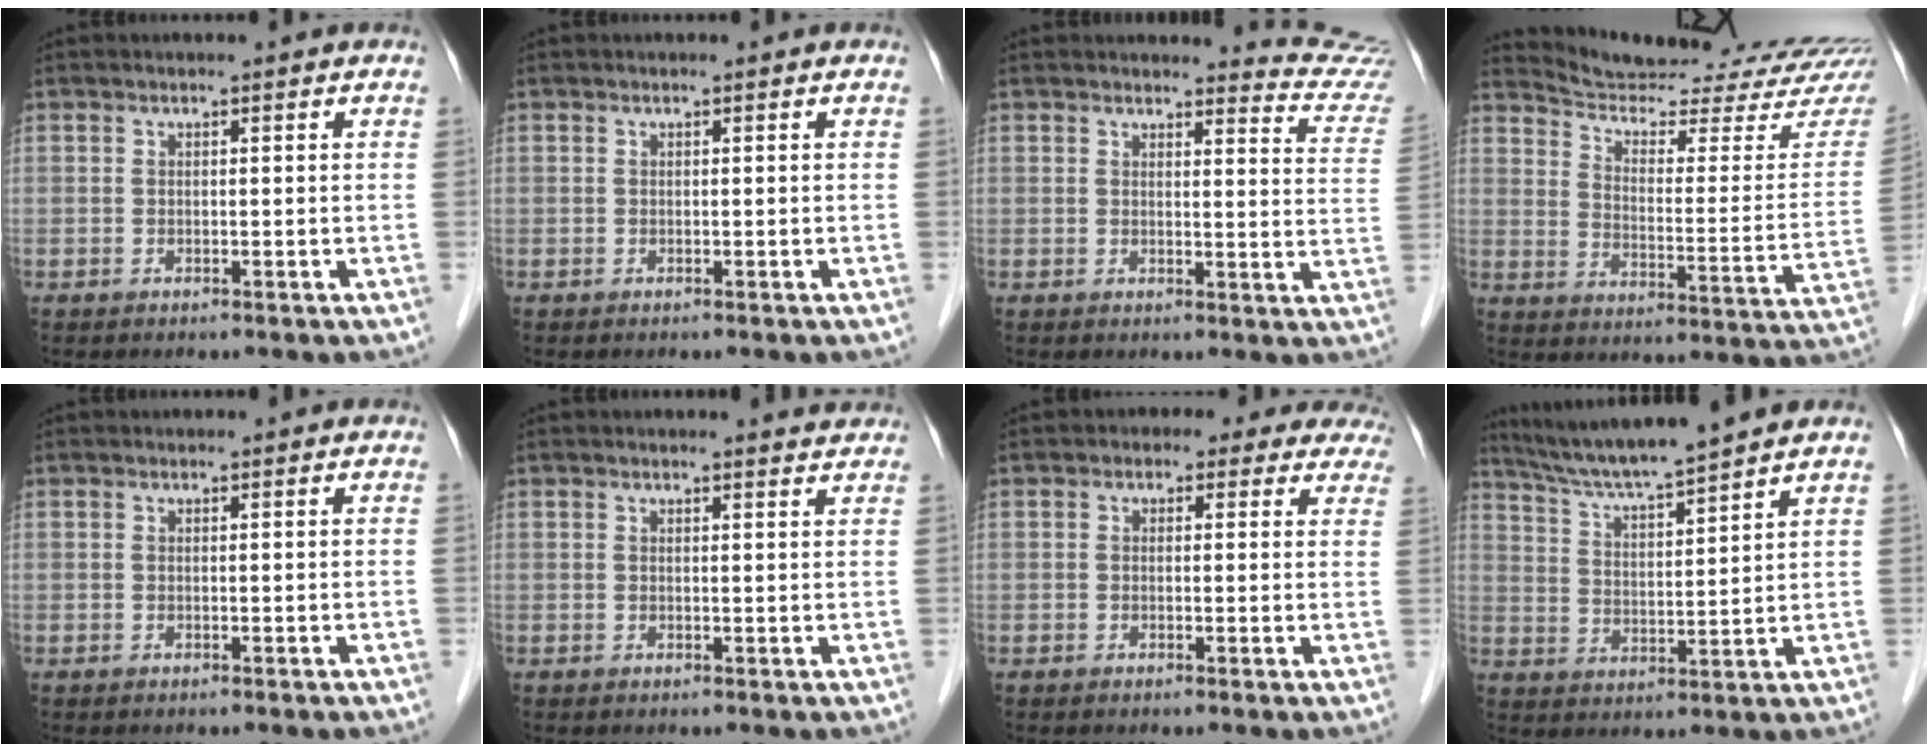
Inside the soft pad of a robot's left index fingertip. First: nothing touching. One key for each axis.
{"total": 0.0}
{"total": 9.1, "fx": 9.1, "fy": 0.0, "fz": -0.3, "tx": 0.020, "ty": -0.087, "tz": 0.070}
{"total": 22.4, "fx": 21.2, "fy": 1.6, "fz": 7.1, "tx": -0.103, "ty": -0.083, "tz": 0.274}
{"total": 0.0}
{"total": 2.6, "fx": 2.5, "fy": 0.2, "fz": 0.5, "tx": -0.011, "ty": -0.002, "tz": 0.019}
{"total": 7.3, "fx": 5.8, "fy": 4.0, "fz": 1.8, "tx": 0.006, "ty": 0.015, "tz": 0.043}
{"total": 10.7, "fx": 9.6, "fy": -1.1, "fz": 4.5, "tx": -0.084, "ty": 0.012, "tz": 0.170}